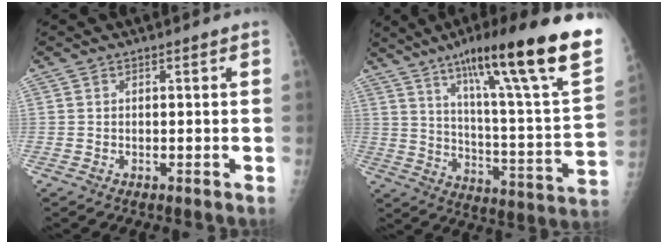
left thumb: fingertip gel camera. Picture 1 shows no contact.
{"total": 28.9, "force": [18.4, 2.5, 22.2], "torque": [-0.320, -0.065, 0.271]}